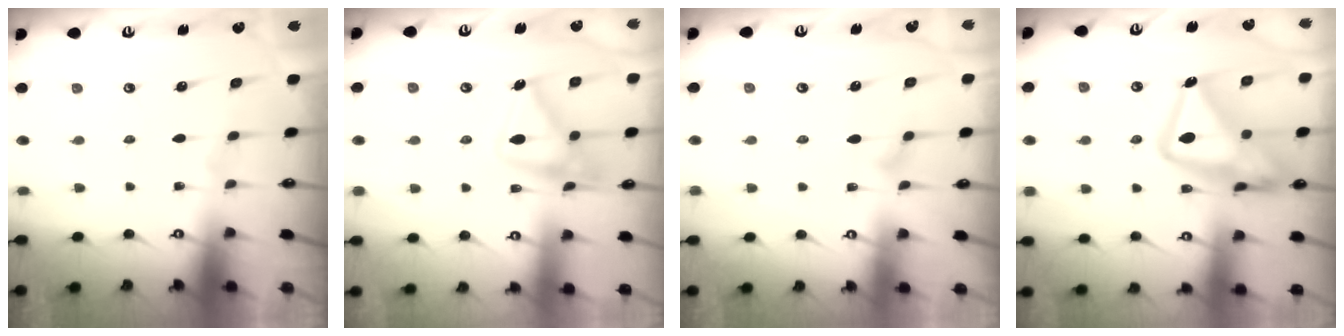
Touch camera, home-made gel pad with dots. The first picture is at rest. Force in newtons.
{"total": 16.2, "press": 16.2, "slide": 1.0}
{"total": 5.8, "press": 5.8, "slide": 0.3}
{"total": 20.5, "press": 20.5, "slide": 1.8}